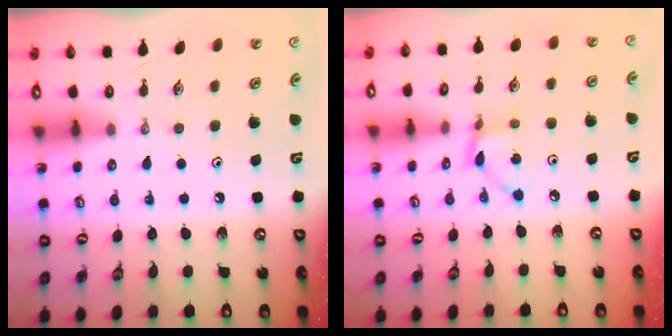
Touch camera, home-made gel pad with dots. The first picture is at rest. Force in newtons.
{"total": 4.4, "press": 4.4, "slide": 0.2}